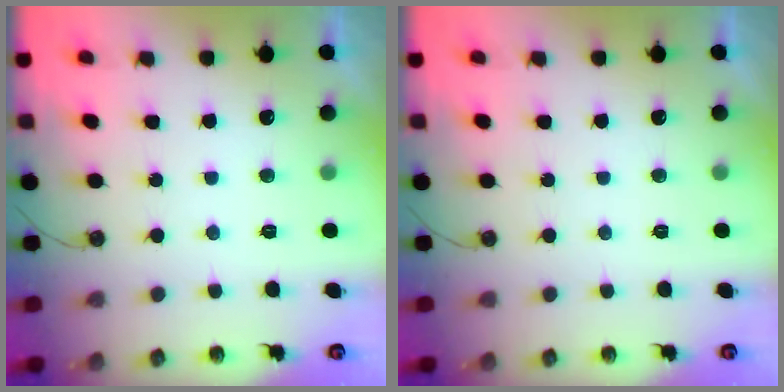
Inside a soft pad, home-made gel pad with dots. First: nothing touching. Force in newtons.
{"total": 0.0}